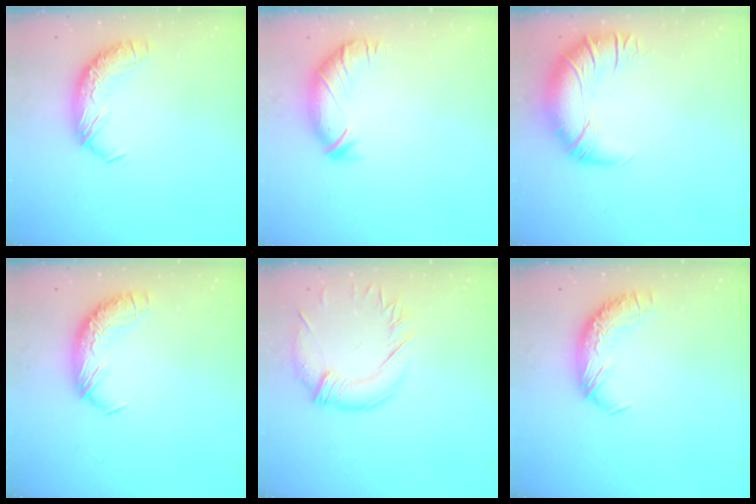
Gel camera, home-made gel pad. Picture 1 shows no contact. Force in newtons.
{"total": 3.4, "press": 3.0, "slide": 1.6}
{"total": 3.1, "press": 1.2, "slide": 2.9}
{"total": 0.0}
{"total": 1.1, "press": 0.2, "slide": 1.1}
{"total": 0.0}